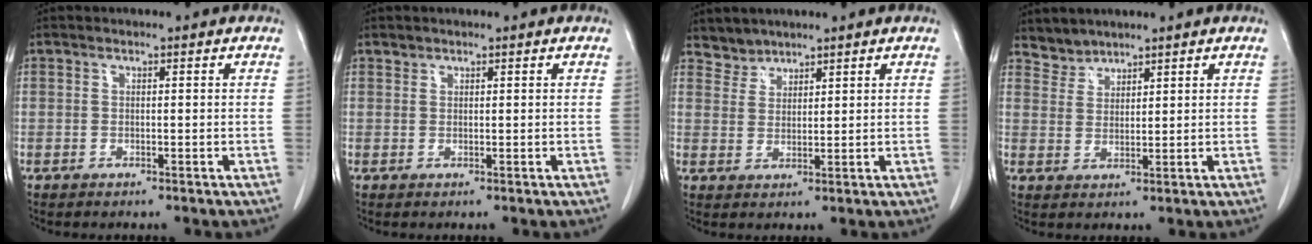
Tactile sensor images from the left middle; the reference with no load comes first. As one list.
[{"total": 0.6, "force": [0.5, 0.3, 0.0], "torque": [0.001, -0.001, 0.007]}, {"total": 2.8, "force": [2.5, 1.0, -0.6], "torque": [0.016, 0.005, 0.048]}, {"total": 2.9, "force": [2.7, 0.8, -0.7], "torque": [0.016, 0.006, 0.054]}]